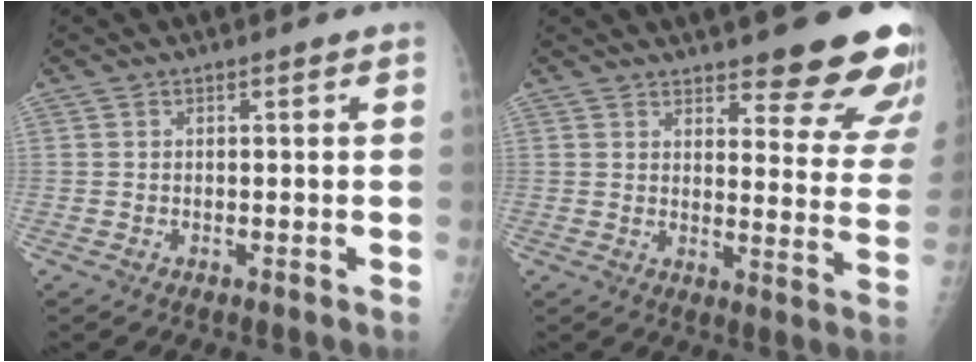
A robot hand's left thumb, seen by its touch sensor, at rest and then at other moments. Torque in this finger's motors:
{"motor_torque": [0.34, 0.40, 0.07, -0.27, 0.07]}